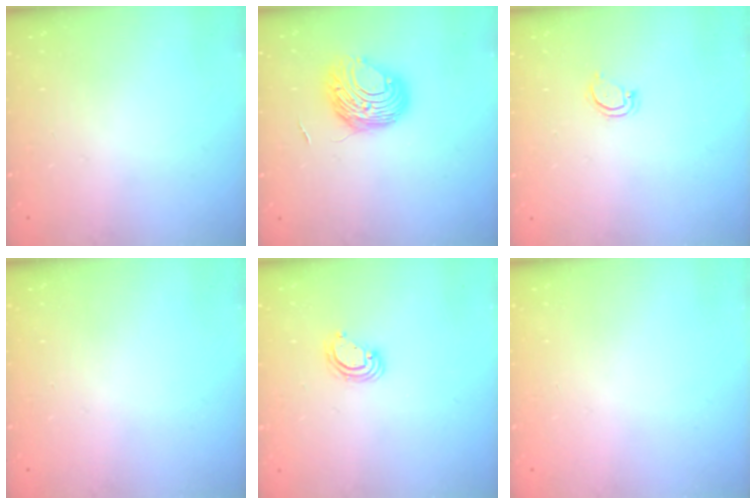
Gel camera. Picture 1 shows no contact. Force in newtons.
{"total": 8.8, "press": 8.8, "slide": 0.8}
{"total": 3.2, "press": 3.2, "slide": 0.2}
{"total": 0.0}
{"total": 4.6, "press": 4.6, "slide": 0.2}
{"total": 0.0}